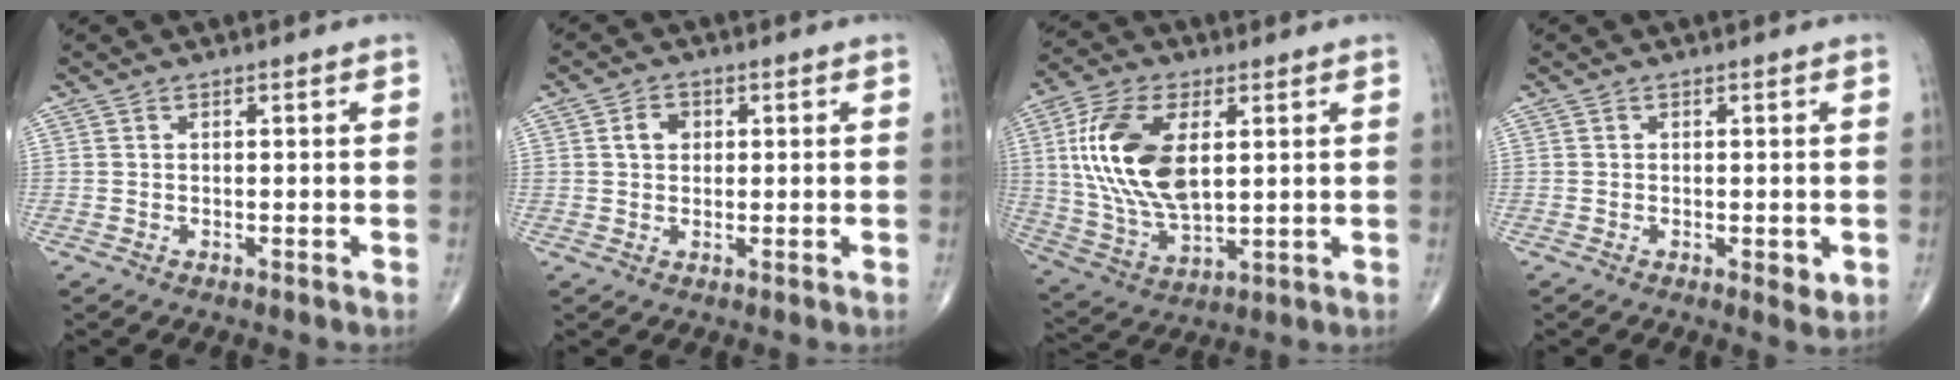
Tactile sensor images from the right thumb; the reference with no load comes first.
{"total": 3.3, "force": [0.8, 2.6, 1.9], "torque": [-0.021, 0.004, 0.013]}
{"total": 17.6, "force": [3.6, 9.1, 14.6], "torque": [-0.289, -0.010, 0.074]}
{"total": 2.3, "force": [-0.4, 1.1, 1.9], "torque": [-0.020, -0.005, -0.007]}